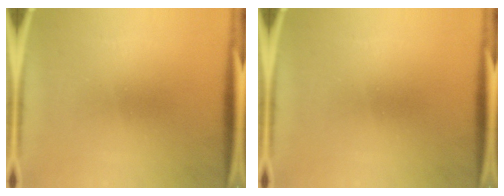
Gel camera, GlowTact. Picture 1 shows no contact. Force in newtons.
{"total": 0.0}